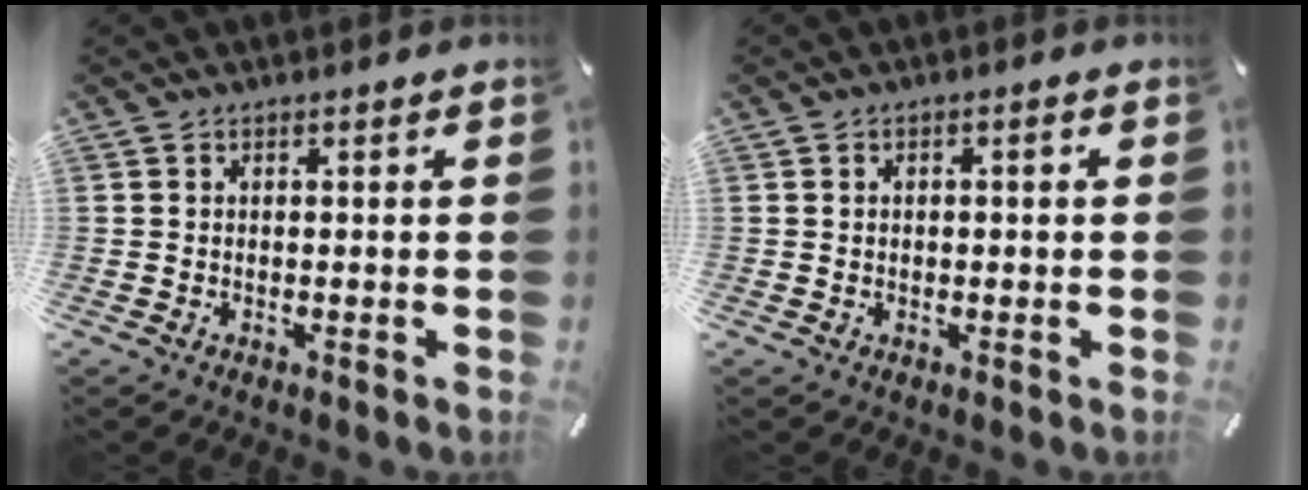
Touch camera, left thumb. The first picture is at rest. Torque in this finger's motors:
{"motor_torque": [-0.45, -0.25, 0.03, 0.12, -0.01]}